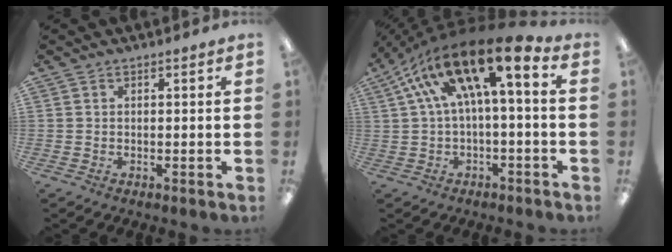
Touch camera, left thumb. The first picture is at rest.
{"total": 17.2, "force": [6.8, 5.5, 14.8], "torque": [-0.272, -0.036, 0.107]}